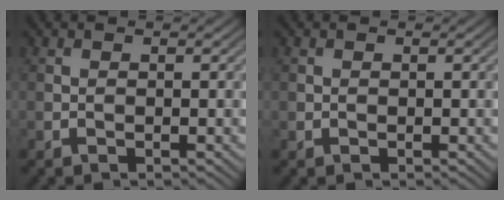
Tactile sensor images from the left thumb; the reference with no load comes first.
{"total": 0.5, "force": [0.1, 0.5, 0.1], "torque": [0.002, -0.003, 0.001]}